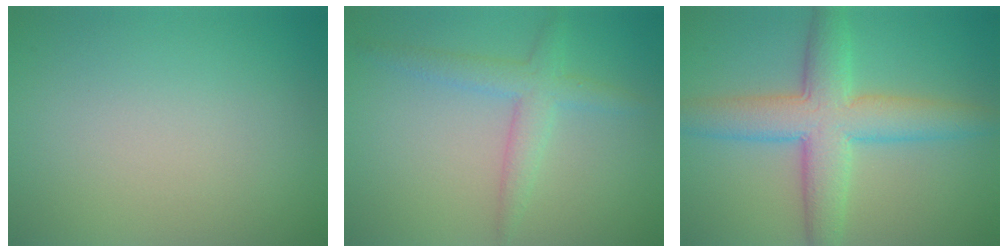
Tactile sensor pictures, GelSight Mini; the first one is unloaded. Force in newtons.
{"total": 3.0, "press": 3.0, "slide": 0.2}
{"total": 7.4, "press": 7.4, "slide": 0.1}